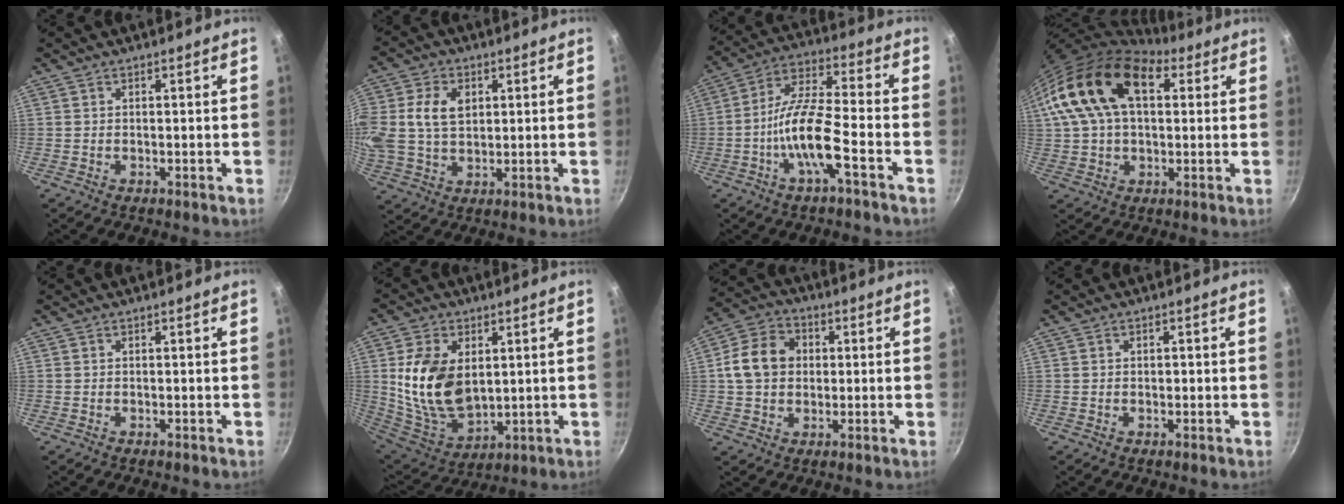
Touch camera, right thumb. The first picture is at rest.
{"total": 13.1, "force": [2.7, 9.4, 8.7], "torque": [-0.183, 0.015, 0.050]}
{"total": 12.1, "force": [-5.0, 3.0, 10.6], "torque": [-0.202, 0.040, -0.103]}
{"total": 18.3, "force": [5.4, 11.2, 13.5], "torque": [-0.223, 0.014, 0.083]}
{"total": 0.0}
{"total": 16.3, "force": [2.6, 10.6, 12.1], "torque": [-0.208, -0.029, 0.065]}
{"total": 10.7, "force": [1.2, 8.7, 6.2], "torque": [-0.086, 0.014, 0.006]}
{"total": 0.7, "force": [0.0, 0.6, 0.4], "torque": [-0.004, 0.004, 0.001]}